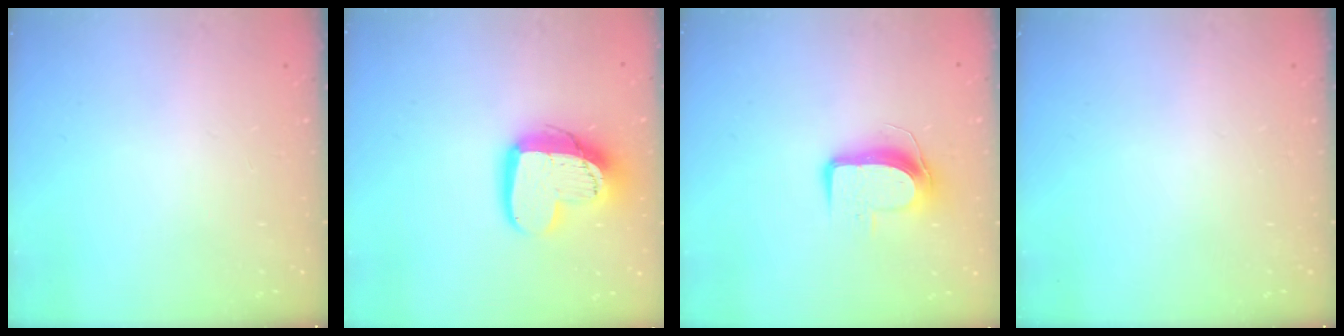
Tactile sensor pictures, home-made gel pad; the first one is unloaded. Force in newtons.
{"total": 14.7, "press": 14.6, "slide": 1.2}
{"total": 10.0, "press": 10.0, "slide": 1.0}
{"total": 0.0}